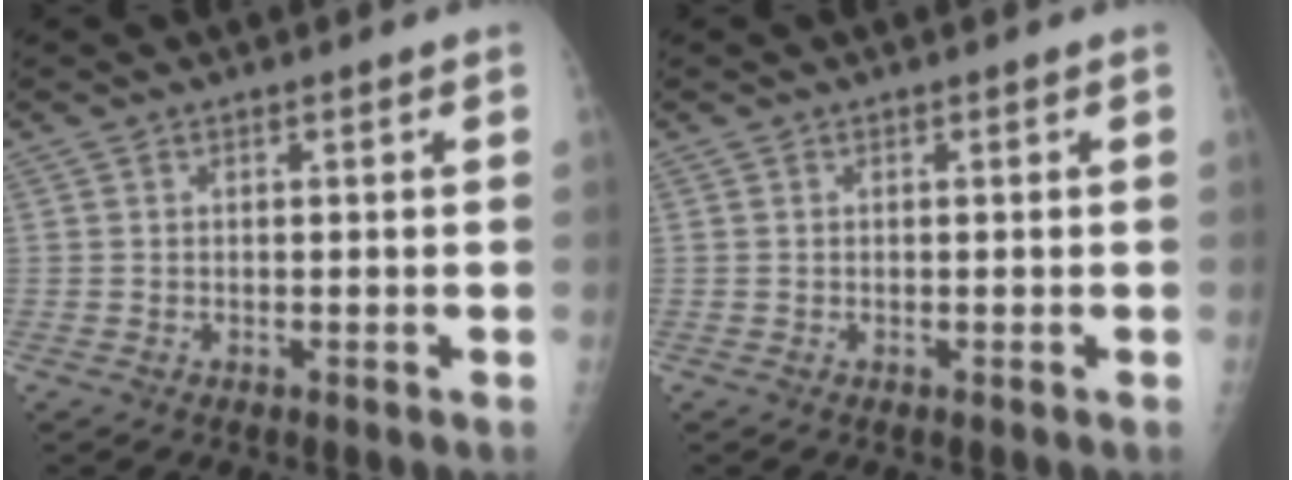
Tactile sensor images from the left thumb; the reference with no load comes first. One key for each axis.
{"total": 0.0}